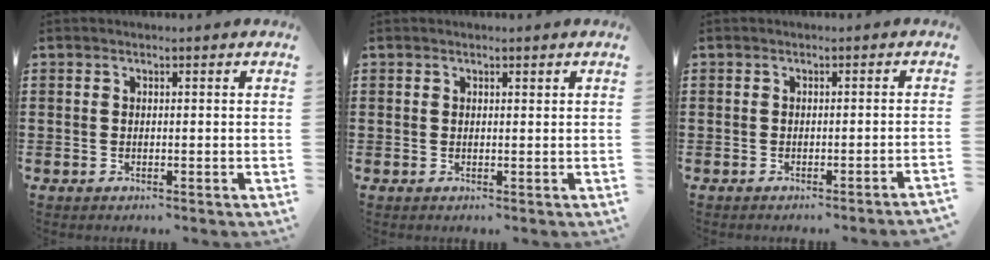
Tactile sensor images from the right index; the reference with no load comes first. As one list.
[{"total": 0.5, "force": [0.4, 0.4, 0.1], "torque": [-0.002, 0.002, 0.007]}, {"total": 1.2, "force": [-0.9, -0.4, 0.6], "torque": [-0.010, -0.002, -0.019]}]